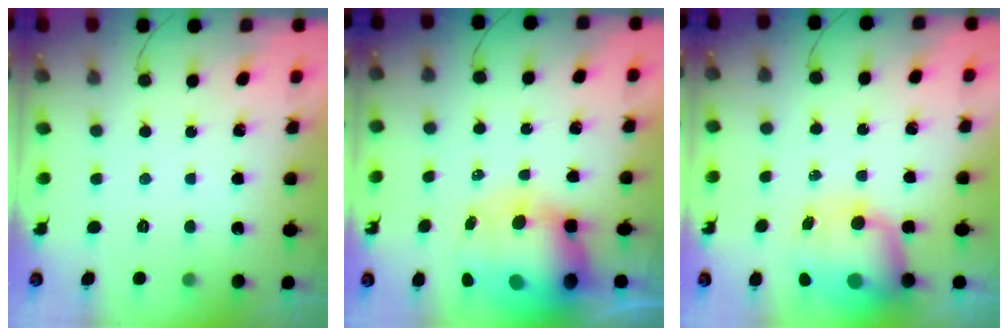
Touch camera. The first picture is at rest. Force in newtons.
{"total": 15.5, "press": 15.0, "slide": 4.2}
{"total": 12.2, "press": 11.8, "slide": 3.0}